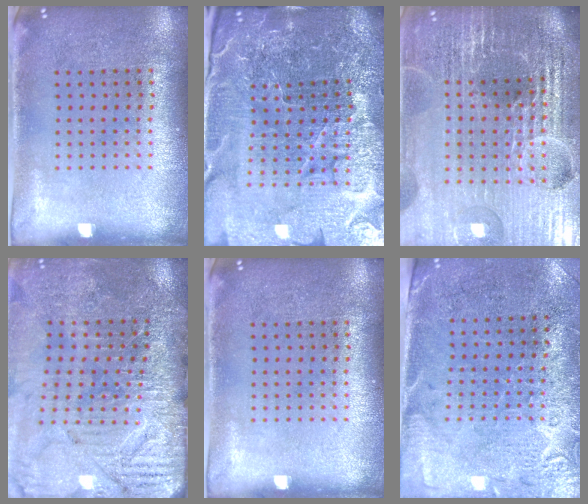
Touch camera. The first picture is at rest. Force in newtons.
{"total": 6.2, "press": 5.7, "slide": 2.4}
{"total": 6.7, "press": 5.8, "slide": 3.2}
{"total": 3.7, "press": 3.6, "slide": 0.7}
{"total": 0.0}
{"total": 2.8, "press": 2.5, "slide": 1.3}